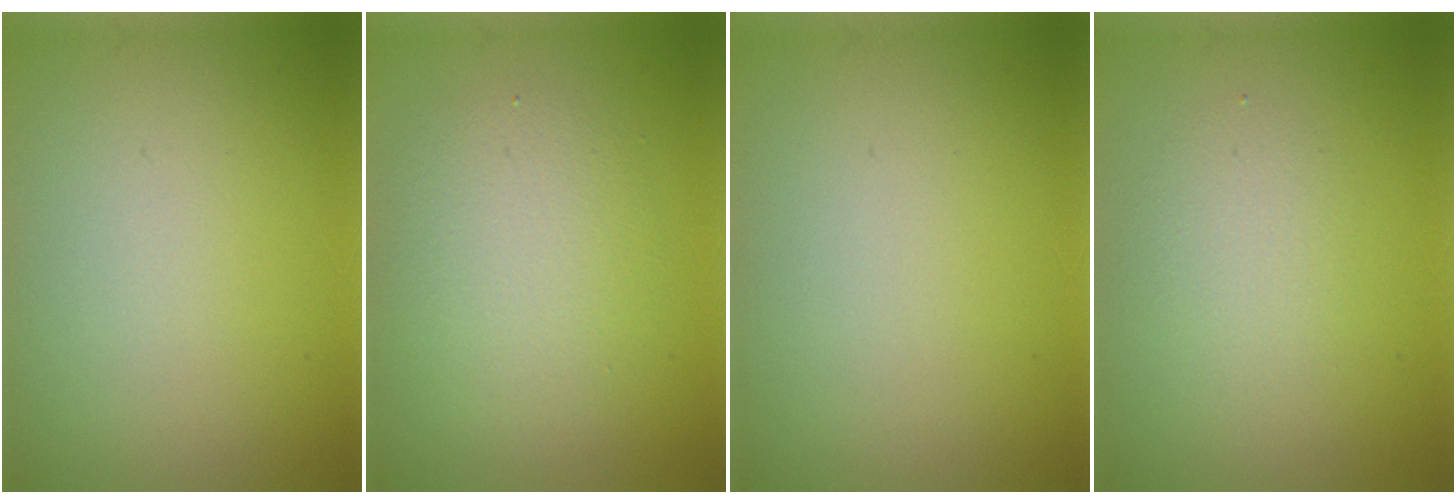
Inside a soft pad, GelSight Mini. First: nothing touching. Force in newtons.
{"total": 3.8, "press": 3.8, "slide": 0.2}
{"total": 0.0}
{"total": 1.9, "press": 1.9, "slide": 0.1}